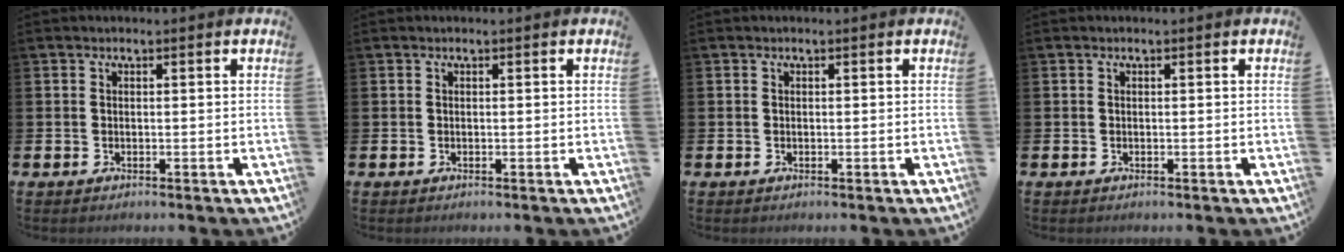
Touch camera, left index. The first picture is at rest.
{"total": 0.0}
{"total": 0.0}
{"total": 0.0}